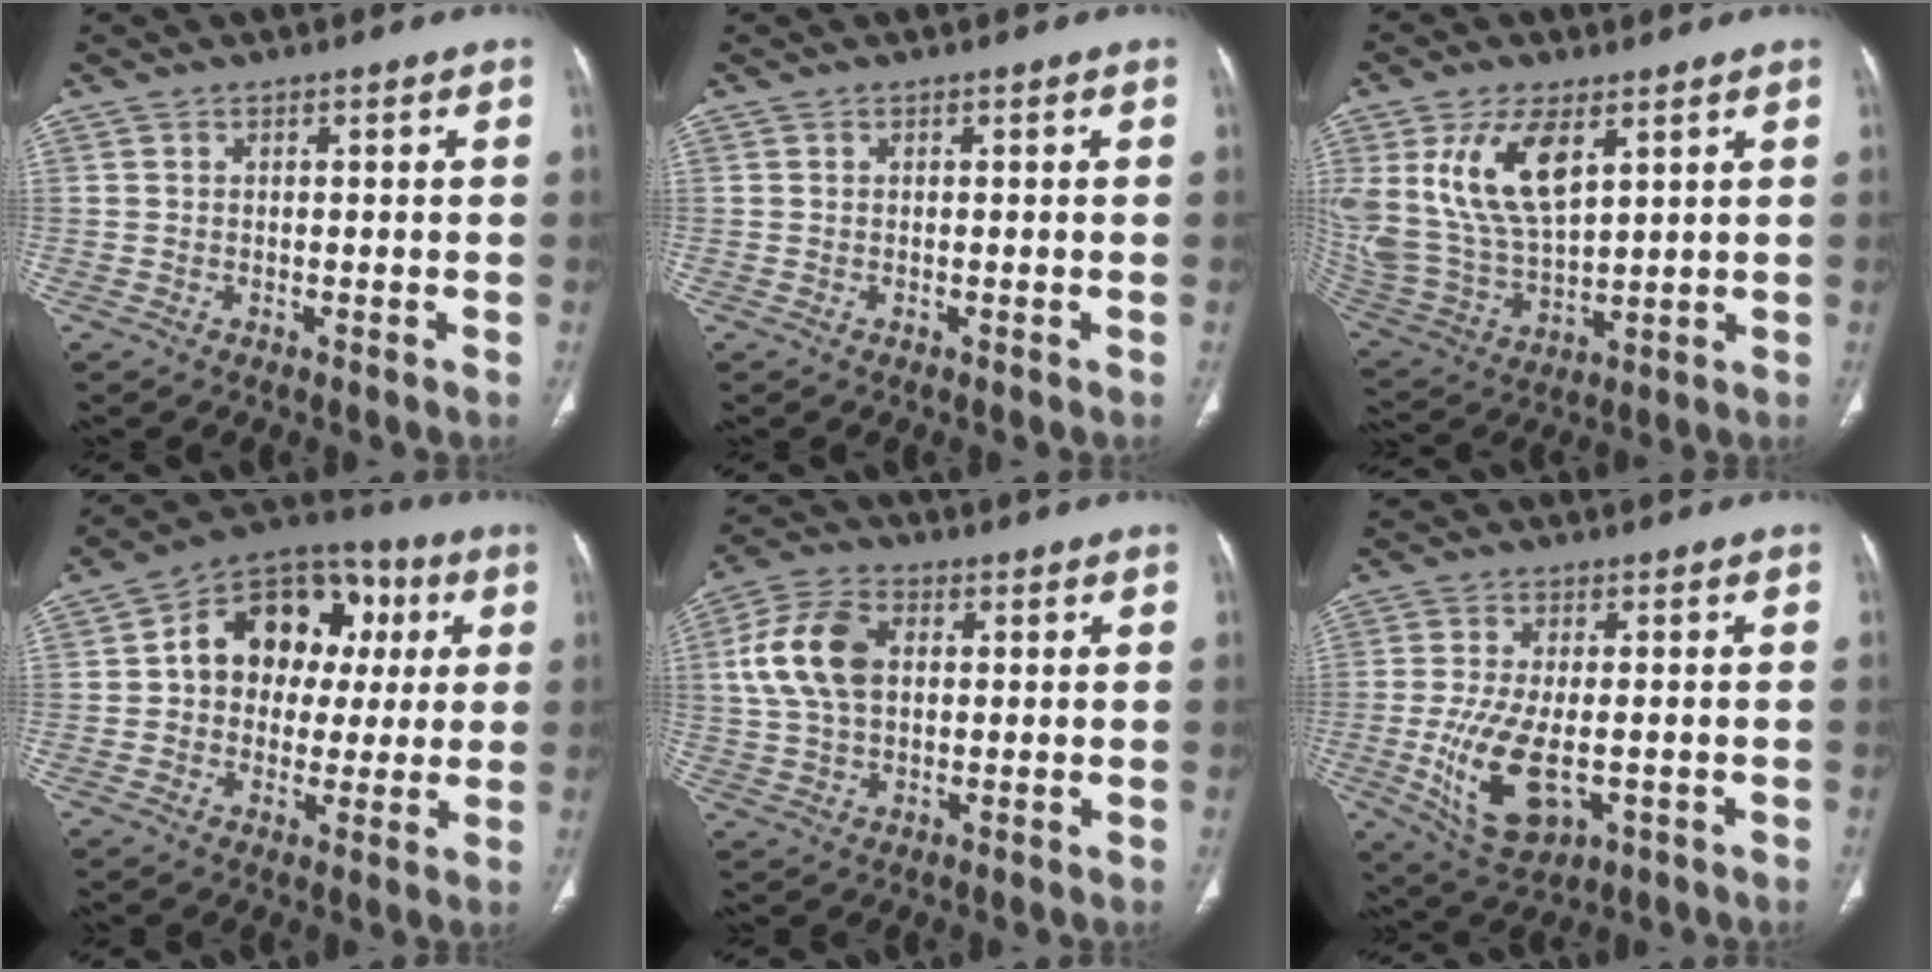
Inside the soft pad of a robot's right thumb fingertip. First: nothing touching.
{"total": 0.0}
{"total": 17.3, "force": [6.9, 8.8, 13.3], "torque": [-0.259, -0.027, 0.148]}
{"total": 16.8, "force": [2.8, 12.8, 10.5], "torque": [-0.104, 0.028, 0.033]}
{"total": 11.7, "force": [1.9, 7.6, 8.6], "torque": [-0.169, 0.015, 0.032]}
{"total": 12.1, "force": [-2.9, 6.0, 10.1], "torque": [-0.195, -0.011, -0.037]}